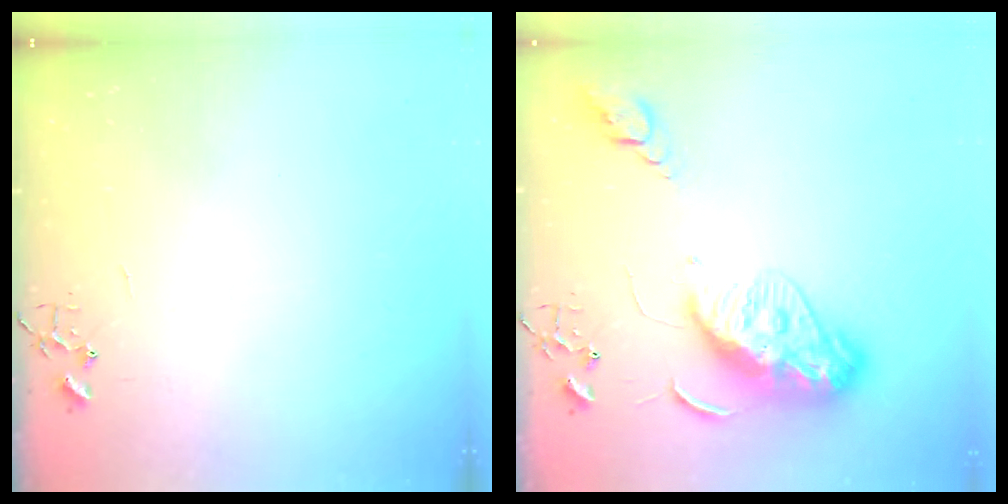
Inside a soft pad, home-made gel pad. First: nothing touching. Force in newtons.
{"total": 12.9, "press": 12.9, "slide": 1.2}